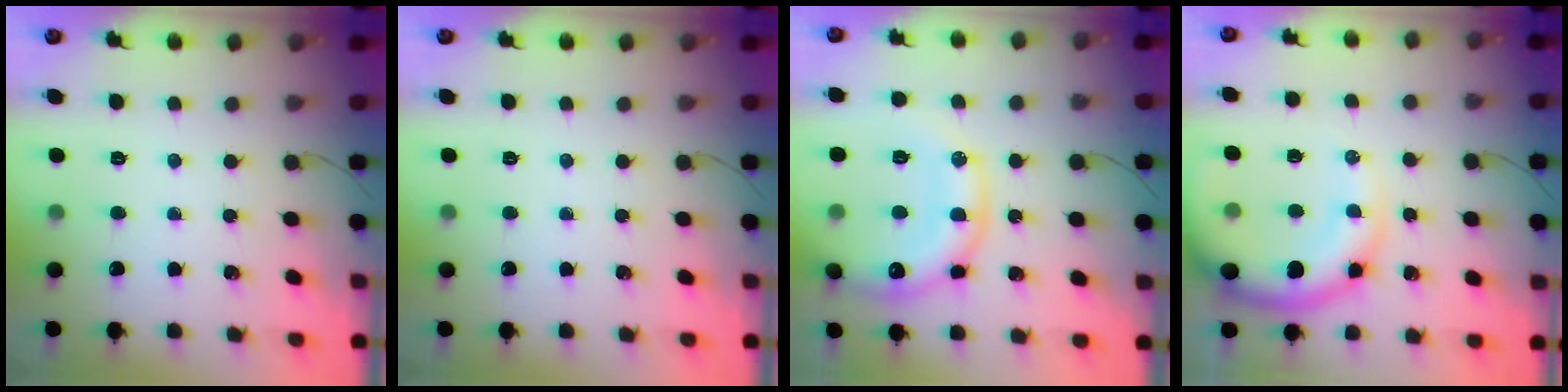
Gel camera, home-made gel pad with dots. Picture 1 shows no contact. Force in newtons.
{"total": 0.0}
{"total": 19.0, "press": 18.8, "slide": 2.4}
{"total": 10.7, "press": 10.3, "slide": 3.0}